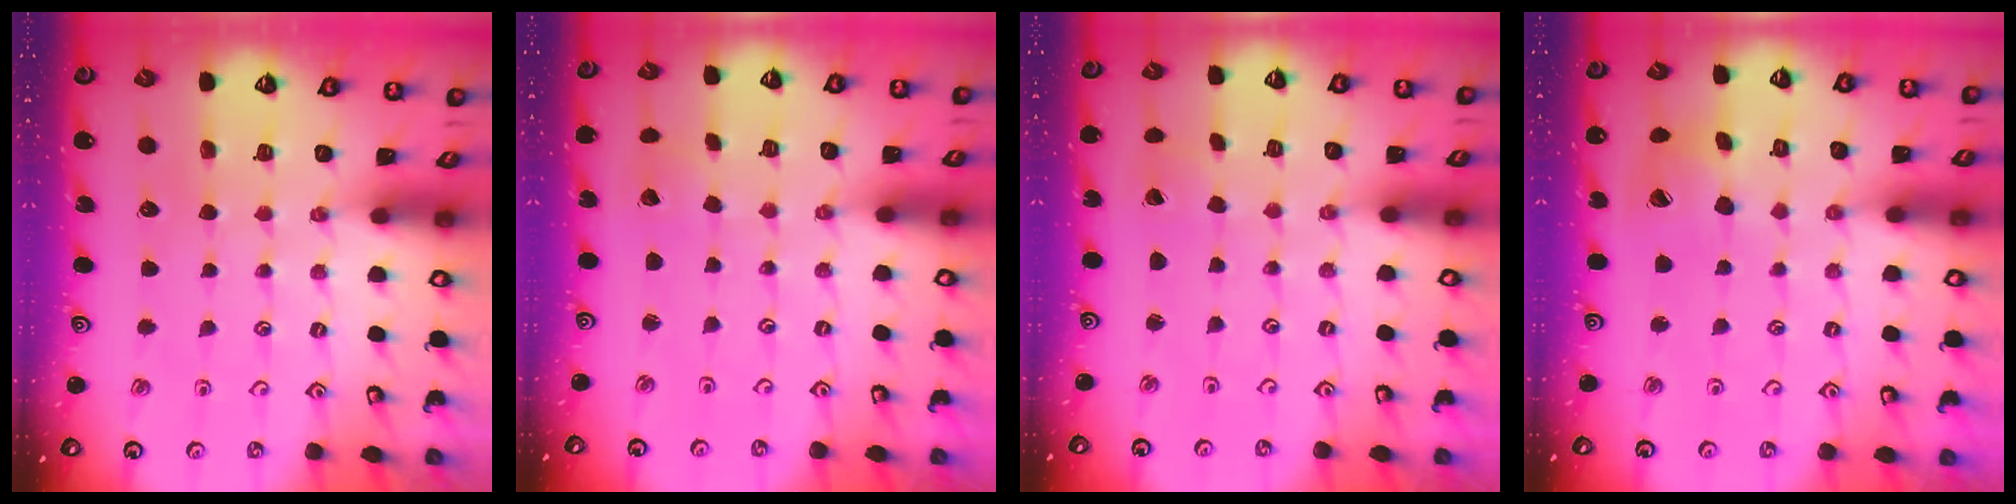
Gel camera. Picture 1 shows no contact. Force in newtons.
{"total": 2.0, "press": 2.0, "slide": 0.1}
{"total": 1.4, "press": 1.4, "slide": 0.1}
{"total": 12.9, "press": 12.8, "slide": 1.6}